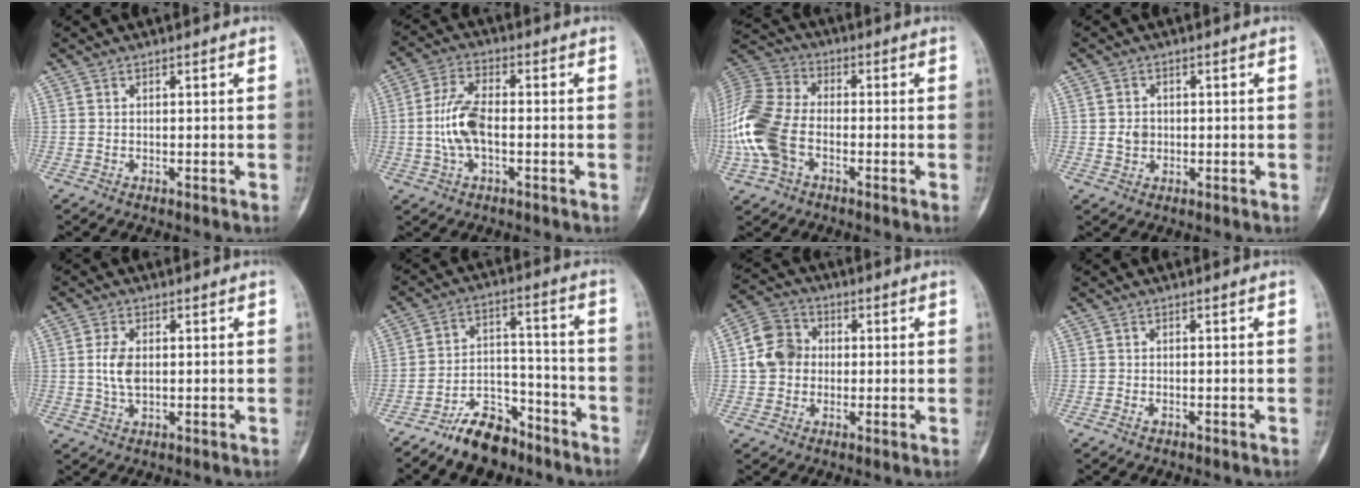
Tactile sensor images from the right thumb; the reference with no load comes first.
{"total": 8.9, "force": [-1.1, 4.2, 7.7], "torque": [-0.164, 0.018, -0.024]}
{"total": 17.4, "force": [-4.0, 11.4, 12.6], "torque": [-0.294, 0.022, -0.080]}
{"total": 3.1, "force": [-0.1, 2.7, 1.6], "torque": [-0.015, 0.003, 0.000]}
{"total": 5.0, "force": [0.4, 2.8, 4.1], "torque": [-0.086, -0.001, 0.007]}
{"total": 11.6, "force": [-8.8, 5.8, 4.8], "torque": [-0.056, 0.081, -0.156]}
{"total": 8.6, "force": [0.2, 7.4, 4.3], "torque": [-0.062, 0.019, -0.010]}
{"total": 1.0, "force": [-0.6, 0.6, 0.5], "torque": [-0.010, 0.006, -0.010]}